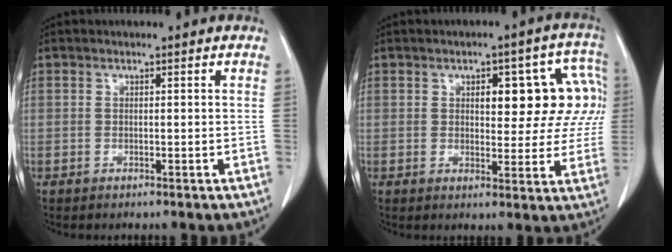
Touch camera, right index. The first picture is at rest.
{"total": 11.4, "force": [2.7, 5.1, 9.8], "torque": [-0.104, 0.034, 0.035]}